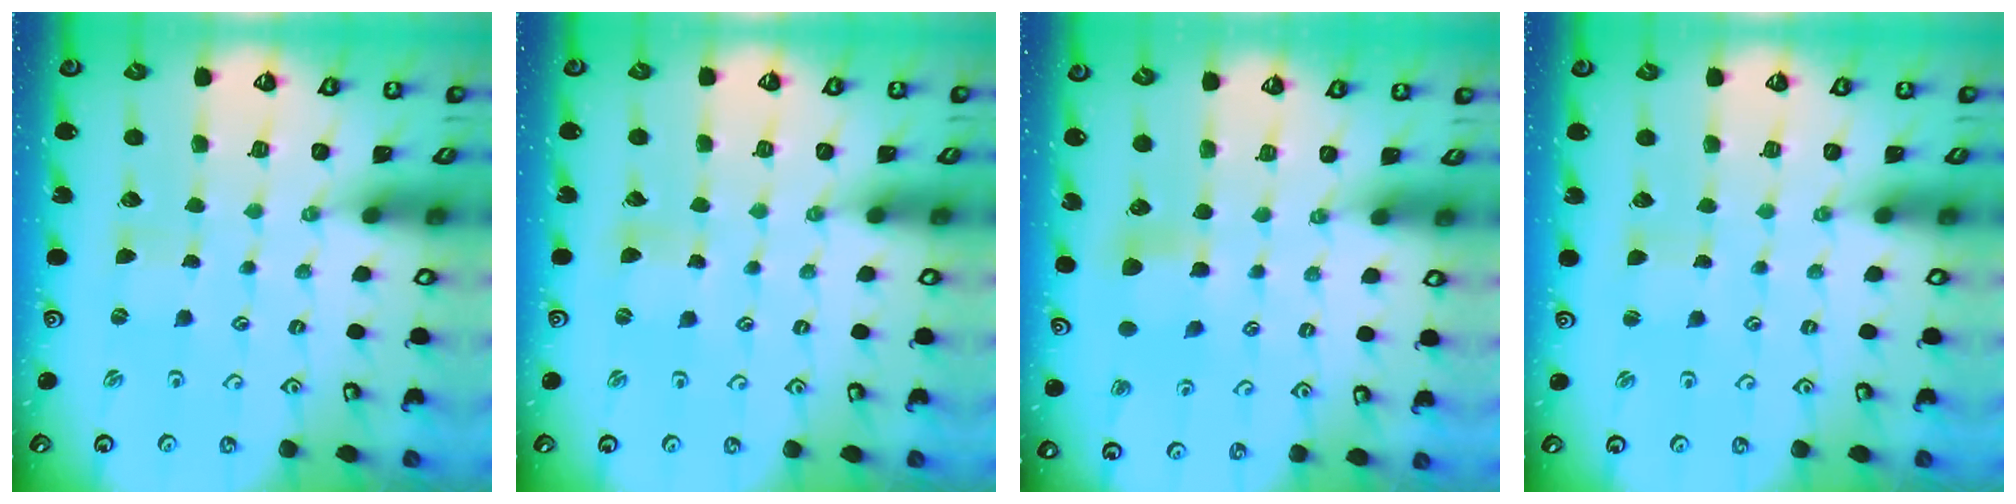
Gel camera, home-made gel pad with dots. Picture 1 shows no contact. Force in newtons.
{"total": 2.0, "press": 2.0, "slide": 0.1}
{"total": 6.5, "press": 6.5, "slide": 0.9}
{"total": 1.3, "press": 1.3, "slide": 0.1}